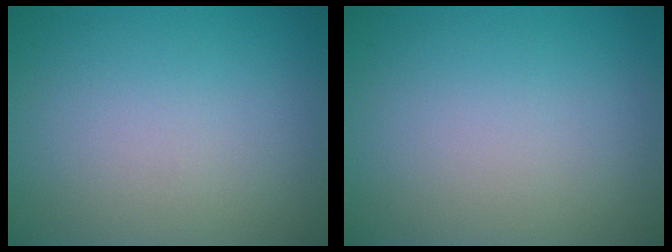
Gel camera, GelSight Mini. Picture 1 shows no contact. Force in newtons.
{"total": 0.0}